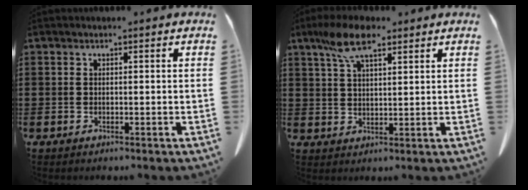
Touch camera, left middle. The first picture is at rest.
{"total": 7.6, "force": [4.8, 2.5, 5.3], "torque": [-0.116, 0.002, 0.089]}